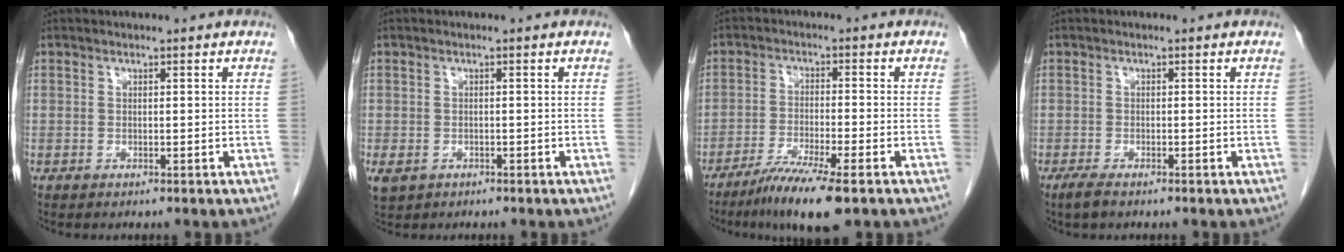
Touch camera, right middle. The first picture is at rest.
{"total": 3.6, "force": [-1.9, 2.7, 1.5], "torque": [-0.032, -0.005, -0.026]}
{"total": 8.5, "force": [-5.8, 0.1, 6.3], "torque": [-0.112, -0.024, -0.101]}
{"total": 1.9, "force": [-1.4, 0.5, 1.2], "torque": [-0.032, -0.005, -0.025]}